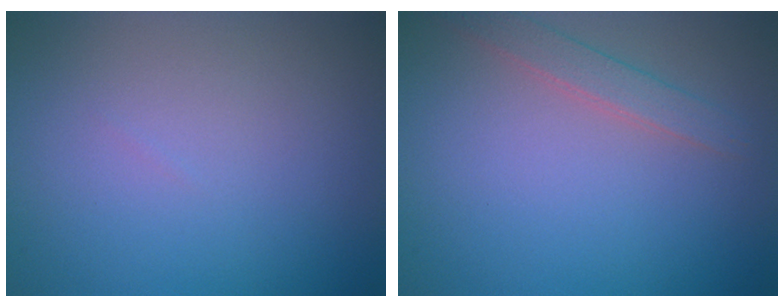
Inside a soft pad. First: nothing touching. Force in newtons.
{"total": 1.9, "press": 1.9, "slide": 0.1}